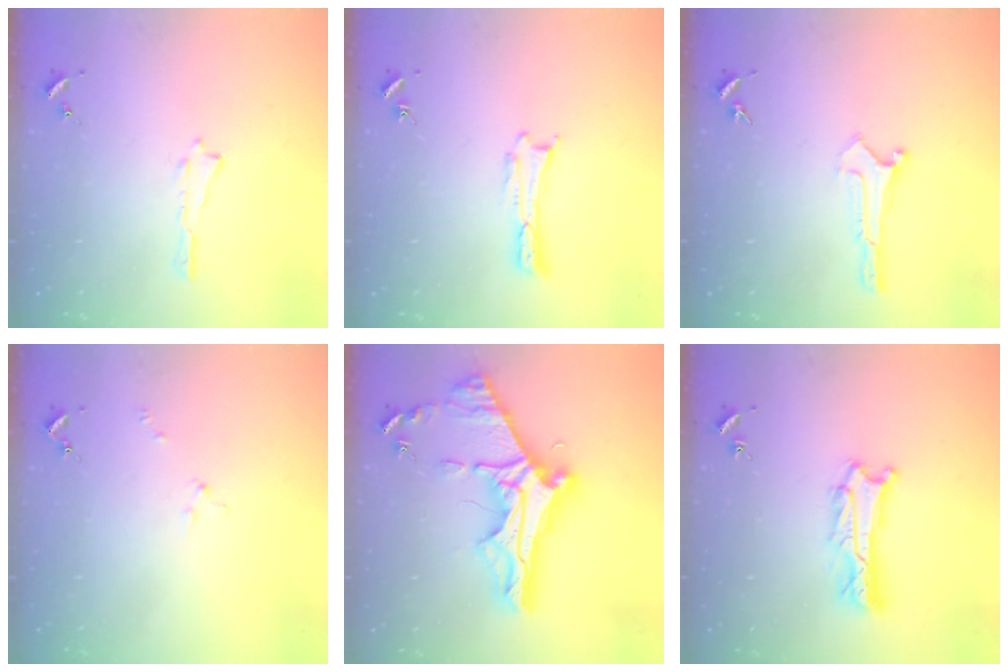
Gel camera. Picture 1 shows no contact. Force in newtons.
{"total": 0.0}
{"total": 0.0}
{"total": 1.7, "press": 1.7, "slide": 0.3}
{"total": 11.8, "press": 11.7, "slide": 1.4}
{"total": 3.3, "press": 3.3, "slide": 0.5}